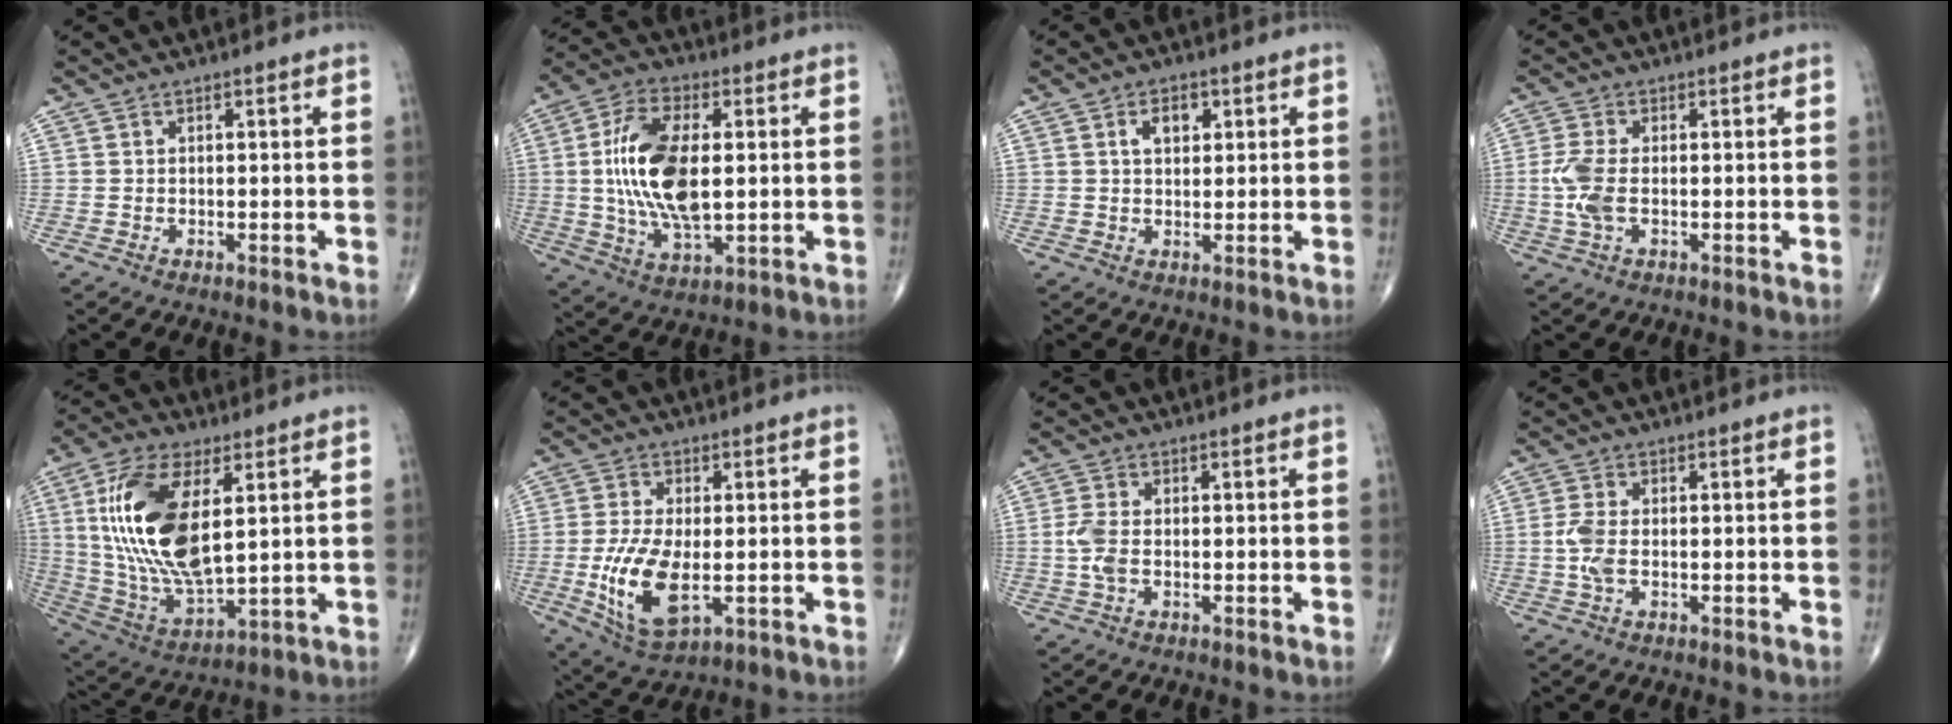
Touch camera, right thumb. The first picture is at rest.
{"total": 18.7, "force": [2.4, 9.6, 15.9], "torque": [-0.295, -0.008, 0.046]}
{"total": 4.1, "force": [1.5, 2.6, 2.9], "torque": [-0.036, 0.000, 0.023]}
{"total": 4.7, "force": [-0.6, 2.3, 4.0], "torque": [-0.104, 0.002, -0.015]}
{"total": 20.5, "force": [4.5, 9.3, 17.8], "torque": [-0.355, -0.020, 0.090]}
{"total": 12.1, "force": [-2.2, 5.7, 10.5], "torque": [-0.209, -0.015, -0.028]}
{"total": 3.5, "force": [-0.5, 1.7, 3.0], "torque": [-0.078, 0.003, -0.013]}
{"total": 3.7, "force": [-0.5, 1.7, 3.3], "torque": [-0.086, 0.001, -0.014]}